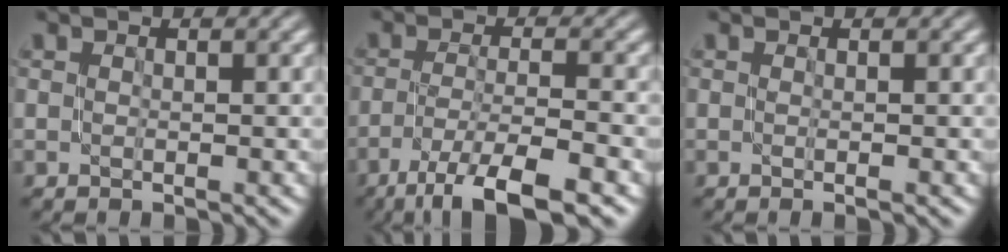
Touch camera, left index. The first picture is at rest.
{"total": 7.5, "force": [-4.9, 1.5, 5.5], "torque": [-0.091, 0.000, -0.089]}
{"total": 0.9, "force": [-0.1, 0.3, 0.8], "torque": [-0.008, -0.006, -0.006]}